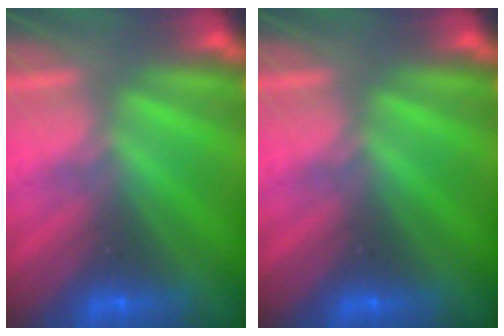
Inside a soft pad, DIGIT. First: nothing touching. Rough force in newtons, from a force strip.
{"total": 0.0}